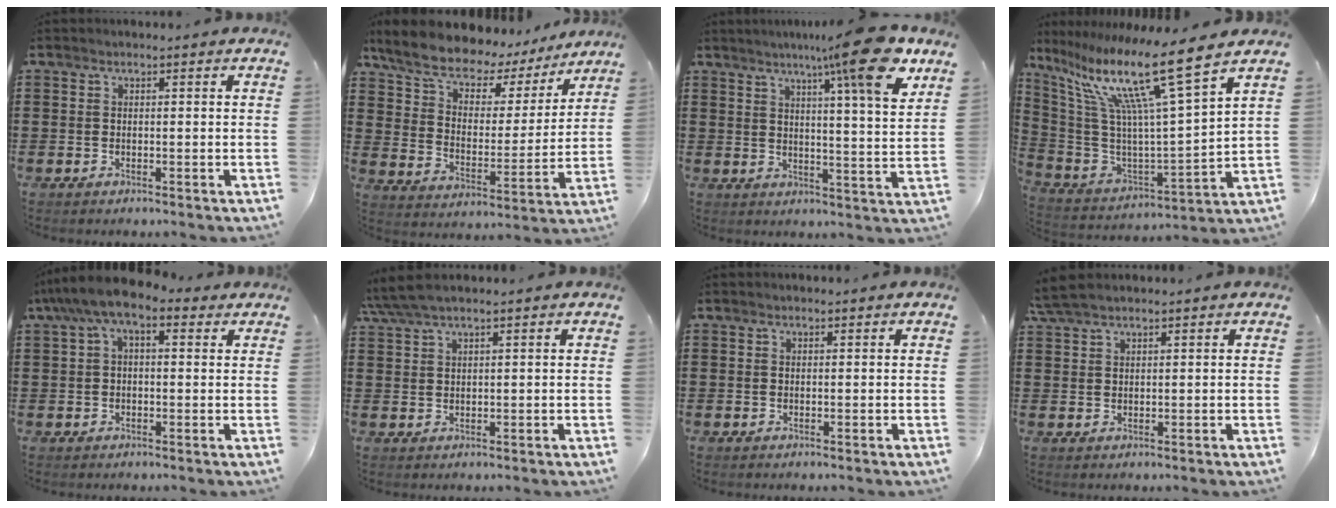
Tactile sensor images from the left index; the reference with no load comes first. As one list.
[{"total": 9.1, "force": [7.8, 3.3, 3.3], "torque": [-0.097, -0.047, 0.135]}, {"total": 13.2, "force": [8.8, 0.5, 9.8], "torque": [-0.156, -0.033, 0.133]}, {"total": 15.6, "force": [10.3, 0.3, 11.7], "torque": [-0.267, -0.066, 0.157]}, {"total": 6.0, "force": [2.8, 2.2, 4.9], "torque": [-0.105, 0.000, 0.046]}, {"total": 3.5, "force": [2.7, 0.2, 2.2], "torque": [-0.049, 0.003, 0.050]}, {"total": 0.0}, {"total": 3.2, "force": [2.6, 0.6, 1.8], "torque": [-0.041, 0.005, 0.050]}]